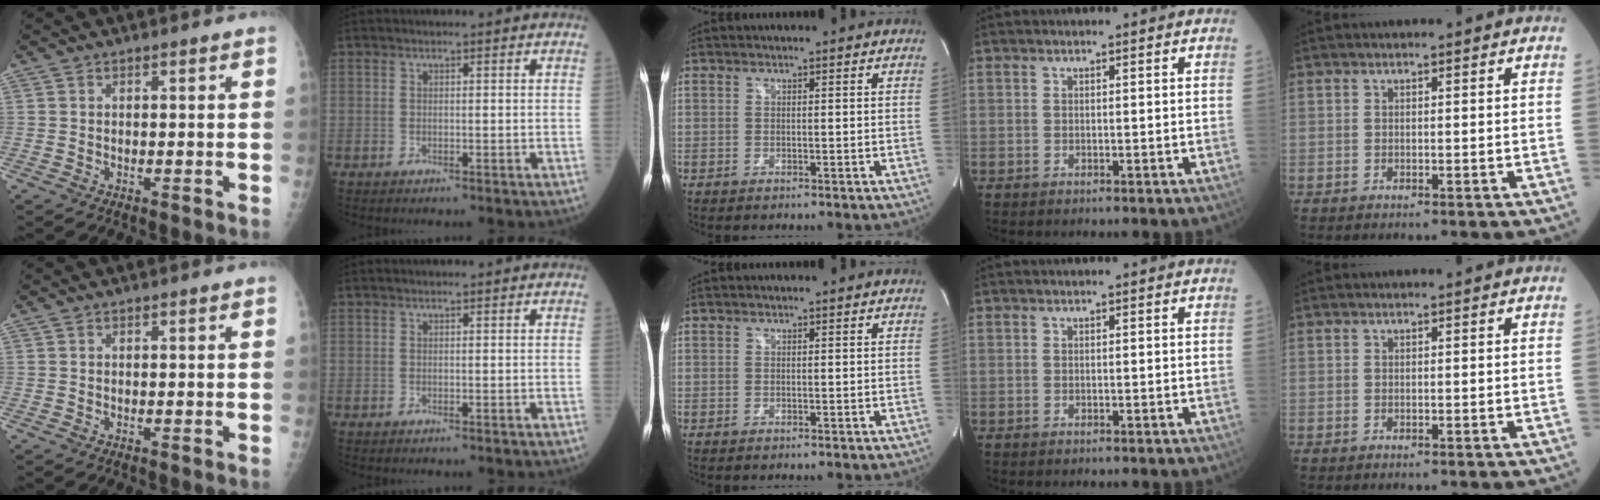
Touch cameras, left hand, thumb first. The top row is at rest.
{}